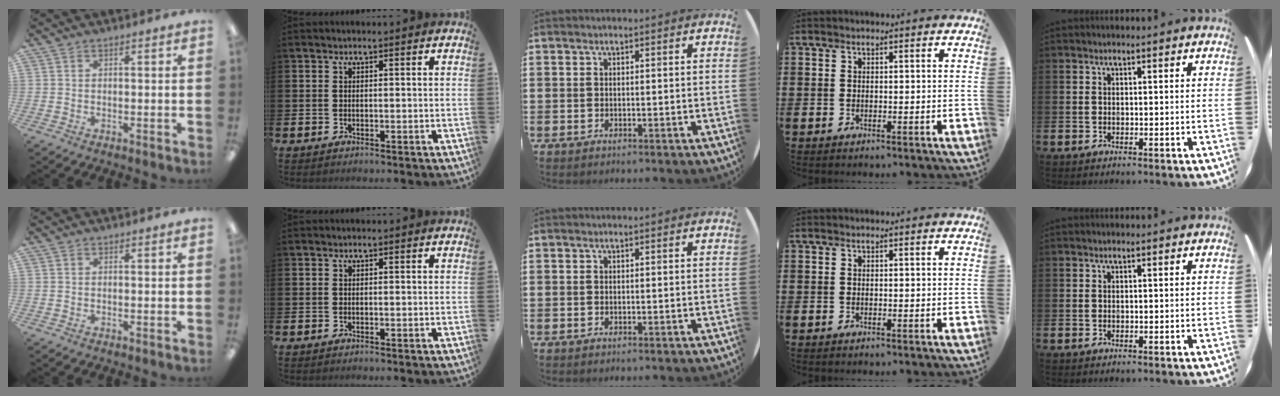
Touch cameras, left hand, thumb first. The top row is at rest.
{}